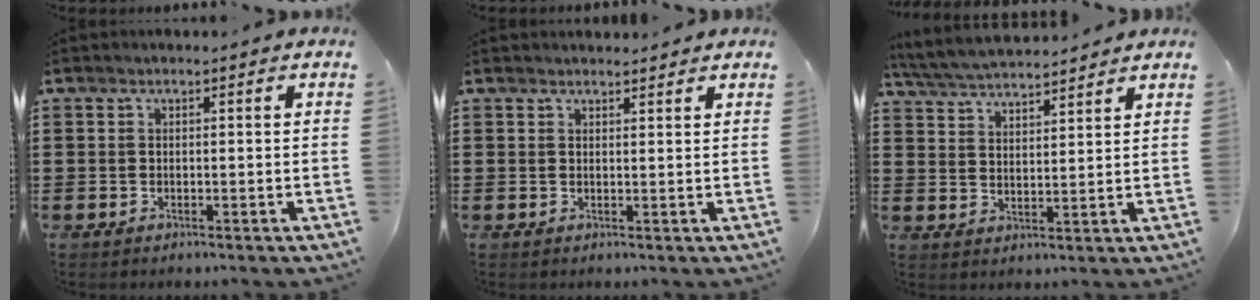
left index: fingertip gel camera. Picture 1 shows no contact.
{"total": 1.5, "force": [1.4, 0.2, 0.1], "torque": [-0.006, 0.001, 0.028]}
{"total": 5.1, "force": [5.0, 0.1, 1.1], "torque": [-0.038, -0.018, 0.089]}